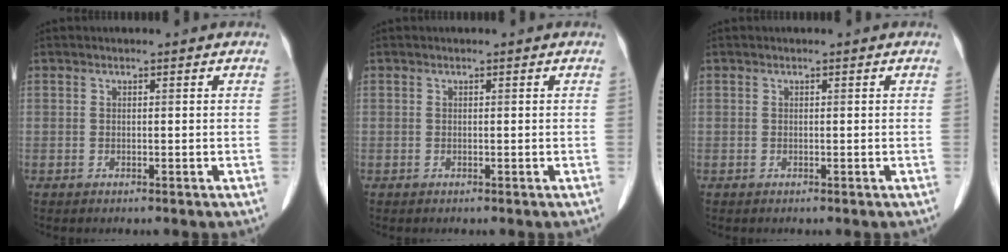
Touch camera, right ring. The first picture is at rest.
{"total": 0.0}
{"total": 0.0}